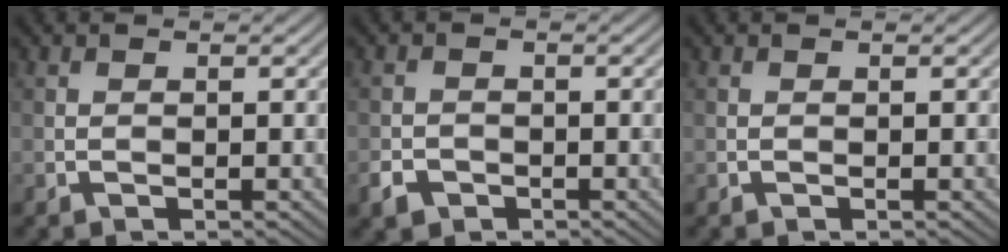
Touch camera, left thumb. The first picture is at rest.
{"total": 2.4, "force": [-1.4, 1.7, 0.9], "torque": [-0.018, -0.005, -0.032]}
{"total": 0.0}